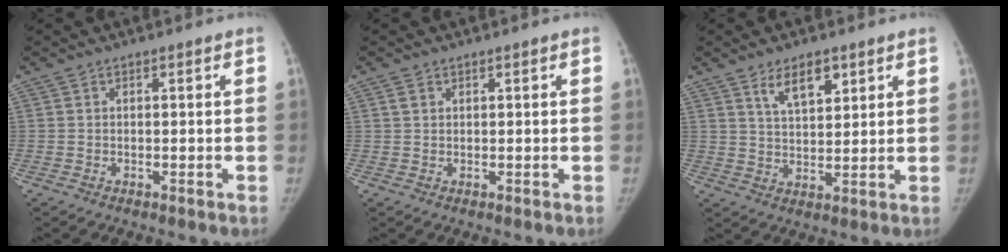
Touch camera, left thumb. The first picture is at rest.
{"total": 1.2, "force": [0.6, 0.9, 0.5], "torque": [-0.004, 0.002, 0.012]}
{"total": 6.8, "force": [4.0, 3.1, 4.5], "torque": [-0.054, -0.029, 0.070]}